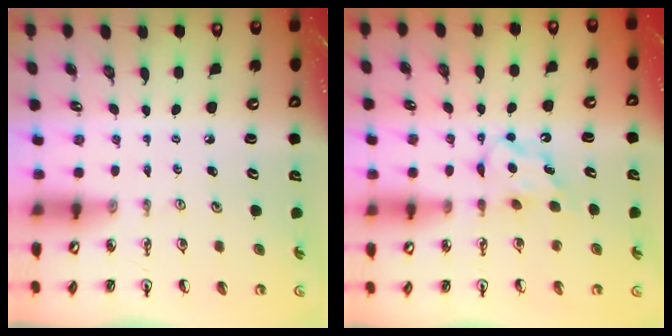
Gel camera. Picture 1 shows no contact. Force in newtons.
{"total": 6.8, "press": 6.8, "slide": 0.2}